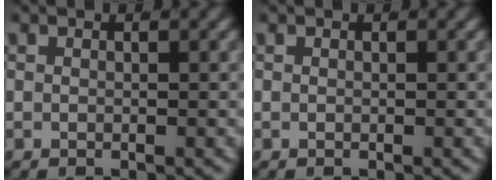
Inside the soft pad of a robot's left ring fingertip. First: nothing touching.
{"total": 0.0}